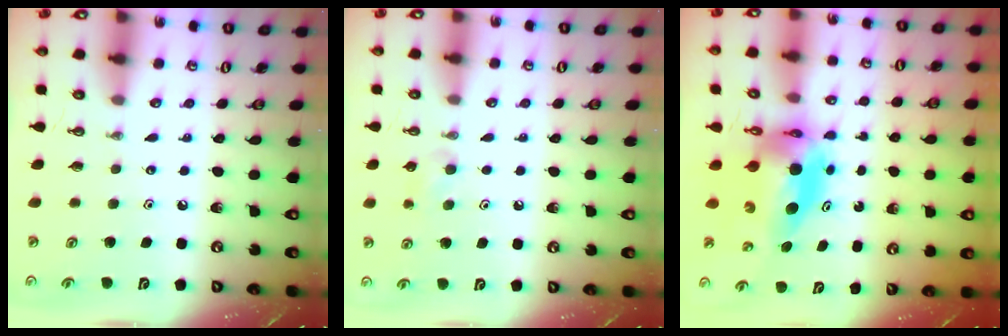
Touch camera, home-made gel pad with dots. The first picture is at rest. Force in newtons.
{"total": 10.4, "press": 6.7, "slide": 7.9}
{"total": 7.6, "press": 7.5, "slide": 0.9}